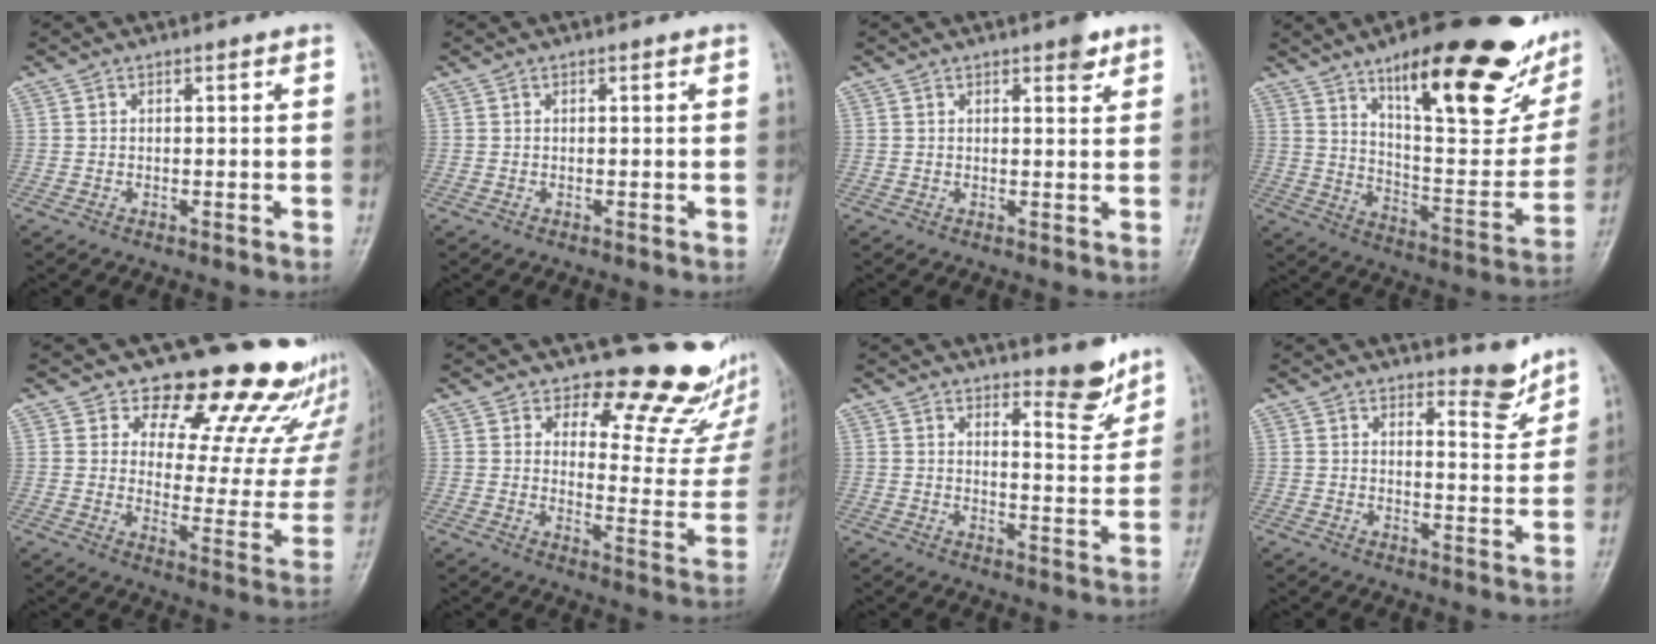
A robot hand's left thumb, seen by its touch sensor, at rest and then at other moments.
{"total": 0.0}
{"total": 2.9, "force": [1.9, 1.0, 1.9], "torque": [-0.018, -0.009, 0.023]}
{"total": 30.2, "force": [17.4, 9.5, 22.7], "torque": [-0.279, -0.062, 0.266]}
{"total": 21.2, "force": [17.7, 8.8, 7.8], "torque": [-0.039, -0.128, 0.213]}
{"total": 17.4, "force": [13.9, 7.2, 7.5], "torque": [-0.029, -0.119, 0.161]}
{"total": 6.3, "force": [5.1, 1.7, 3.4], "torque": [-0.029, -0.049, 0.075]}
{"total": 4.9, "force": [4.2, 1.4, 2.1], "torque": [-0.012, -0.041, 0.062]}